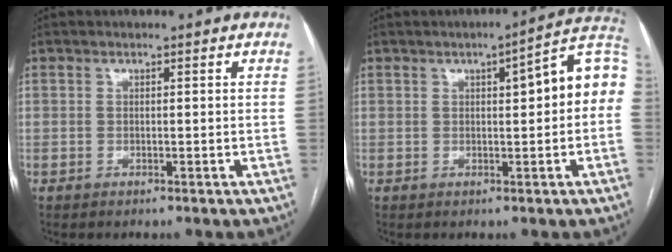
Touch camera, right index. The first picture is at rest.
{"total": 9.7, "force": [1.3, 1.7, 9.4], "torque": [-0.122, 0.034, 0.012]}